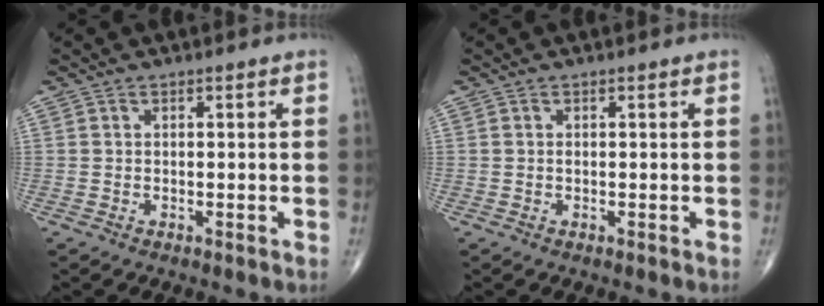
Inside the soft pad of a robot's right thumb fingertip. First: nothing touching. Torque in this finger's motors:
{"motor_torque": [0.35, -0.06, 0.29, -0.07, -0.02]}